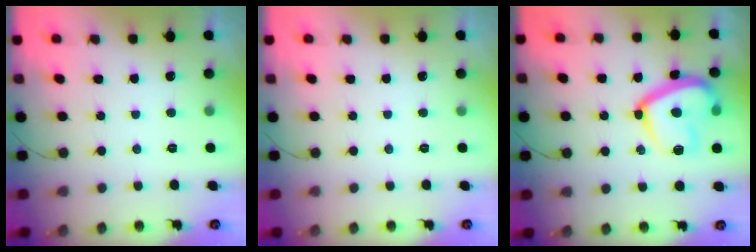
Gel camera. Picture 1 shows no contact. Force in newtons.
{"total": 0.0}
{"total": 15.5, "press": 15.5, "slide": 1.2}